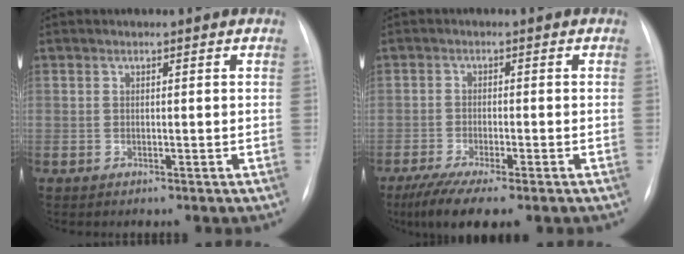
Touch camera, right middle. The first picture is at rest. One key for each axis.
{"total": 8.2, "fx": -5.8, "fy": 1.1, "fz": 5.6, "tx": -0.094, "ty": -0.021, "tz": -0.095}